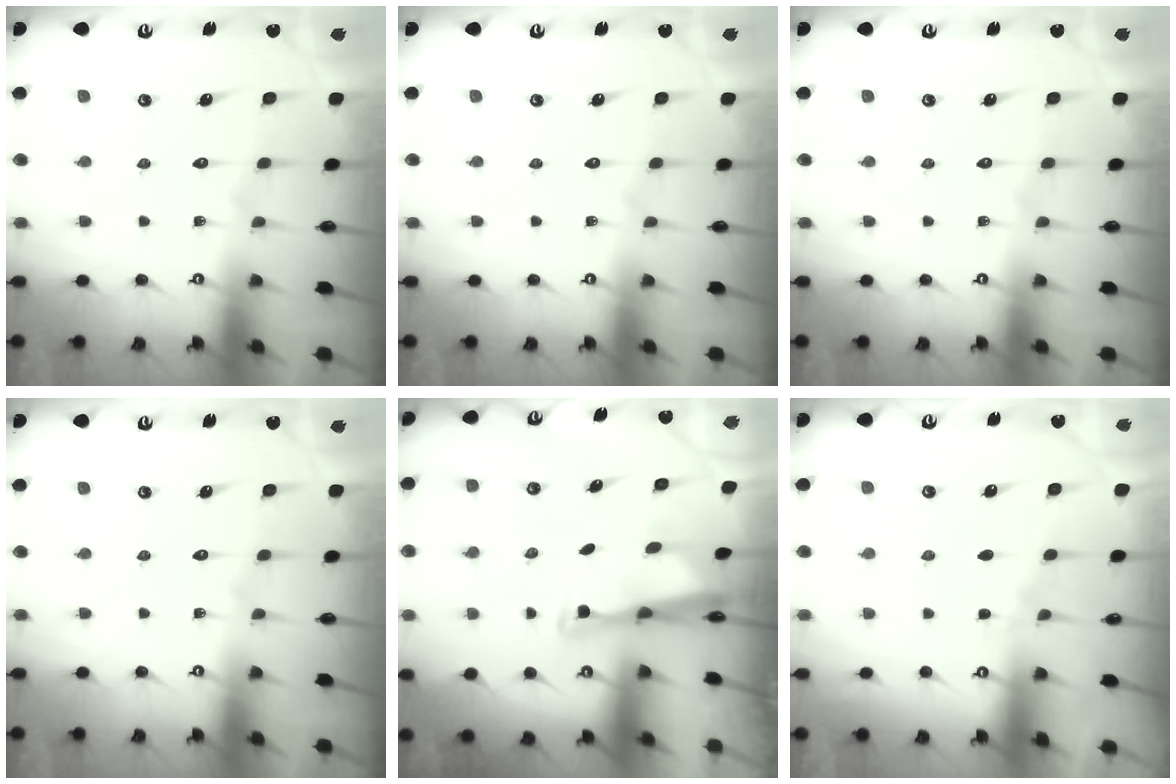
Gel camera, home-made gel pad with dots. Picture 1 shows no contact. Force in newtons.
{"total": 0.0}
{"total": 0.0}
{"total": 0.0}
{"total": 2.7, "press": 2.6, "slide": 0.7}
{"total": 2.8, "press": 2.7, "slide": 0.4}